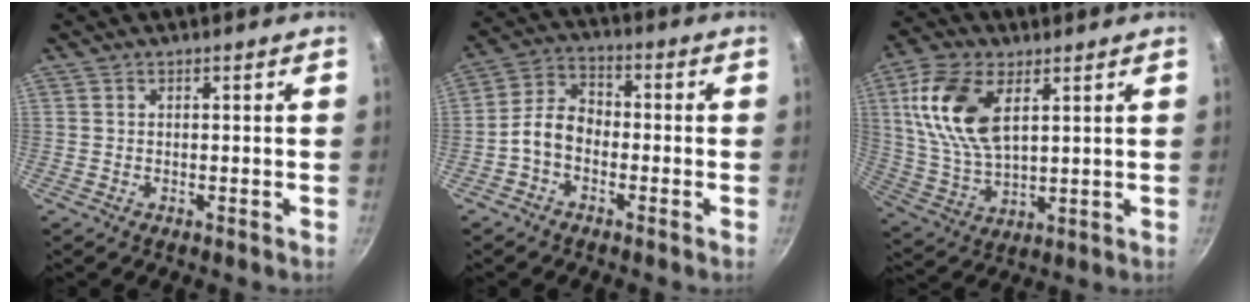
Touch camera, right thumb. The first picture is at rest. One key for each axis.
{"total": 6.8, "fx": -2.2, "fy": 4.8, "fz": 4.3, "tx": -0.069, "ty": 0.036, "tz": -0.056}
{"total": 15.0, "fx": 5.1, "fy": 8.1, "fz": 11.6, "tx": -0.220, "ty": -0.011, "tz": 0.105}